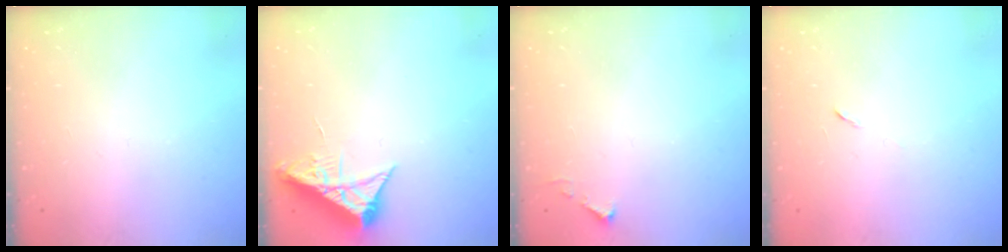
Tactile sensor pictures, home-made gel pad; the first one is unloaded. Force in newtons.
{"total": 7.3, "press": 7.3, "slide": 0.2}
{"total": 3.7, "press": 3.6, "slide": 0.5}
{"total": 5.2, "press": 4.8, "slide": 2.1}